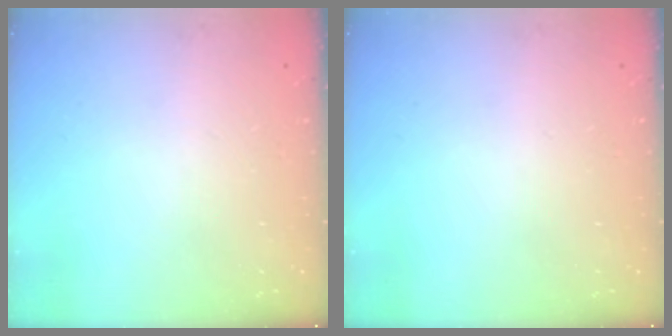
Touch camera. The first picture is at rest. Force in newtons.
{"total": 0.0}